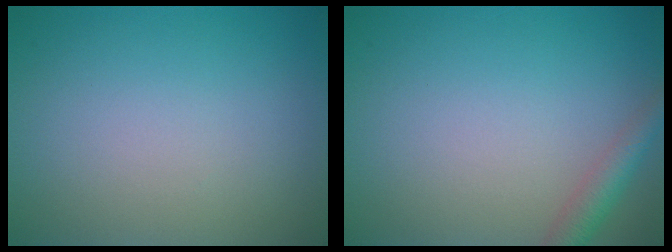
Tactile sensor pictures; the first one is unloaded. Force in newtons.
{"total": 2.4, "press": 2.4, "slide": 0.1}